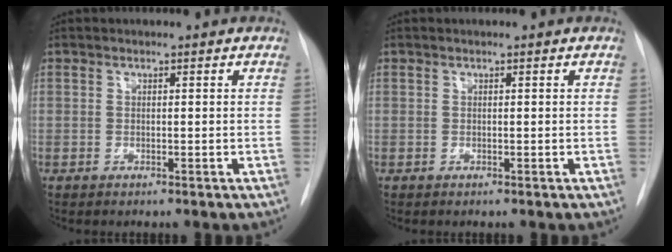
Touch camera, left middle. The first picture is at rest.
{"total": 0.0}